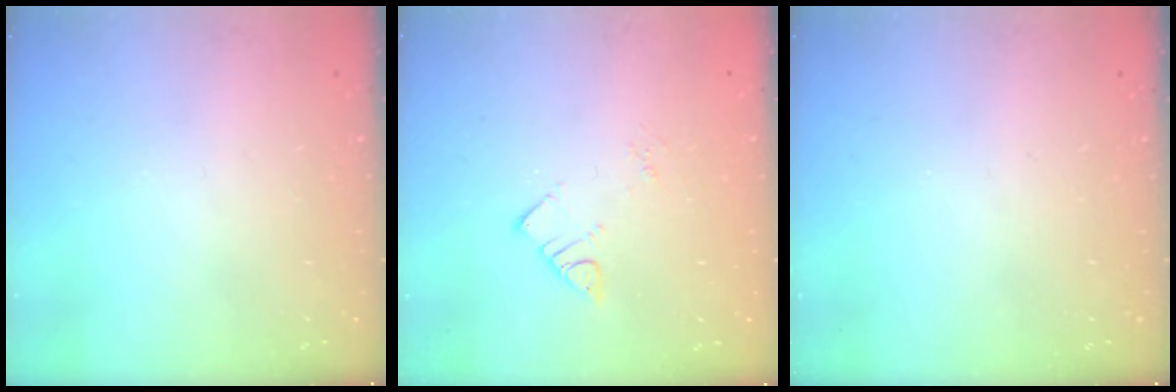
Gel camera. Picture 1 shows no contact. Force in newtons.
{"total": 3.2, "press": 3.2, "slide": 0.2}
{"total": 0.0}